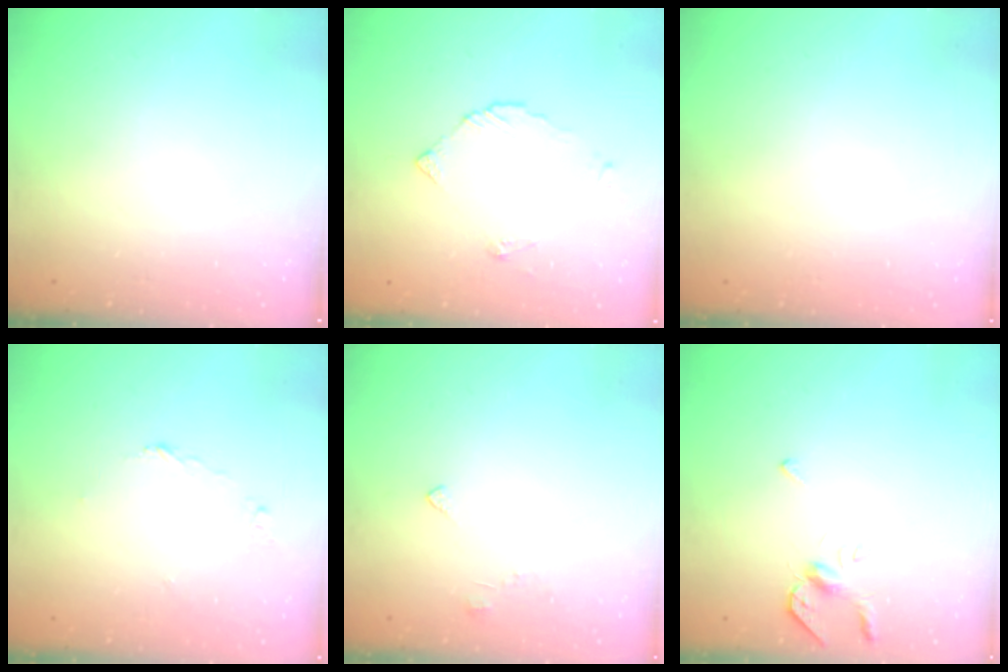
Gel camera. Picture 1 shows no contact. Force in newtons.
{"total": 3.9, "press": 3.9, "slide": 0.3}
{"total": 1.8, "press": 1.7, "slide": 0.1}
{"total": 3.0, "press": 3.0, "slide": 0.5}
{"total": 2.0, "press": 2.0, "slide": 0.4}
{"total": 4.1, "press": 4.0, "slide": 0.9}